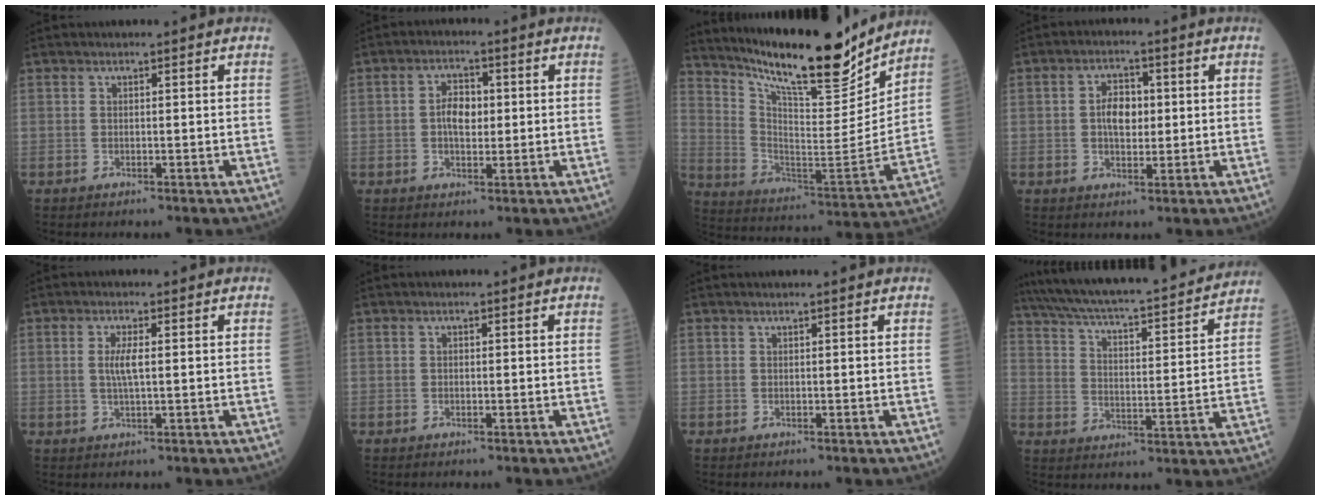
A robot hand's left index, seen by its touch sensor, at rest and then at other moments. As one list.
[{"total": 4.2, "force": [0.2, 2.4, 3.5], "torque": [-0.069, 0.009, 0.002]}, {"total": 20.6, "force": [17.8, 3.0, 9.9], "torque": [-0.175, -0.032, 0.286]}, {"total": 4.7, "force": [0.4, 2.8, 3.8], "torque": [-0.074, 0.009, 0.006]}, {"total": 2.9, "force": [0.4, 0.4, 2.9], "torque": [-0.062, -0.002, 0.009]}, {"total": 0.0}, {"total": 1.0, "force": [0.9, -0.1, 0.4], "torque": [-0.010, 0.004, 0.015]}, {"total": 24.5, "force": [21.9, 2.6, 10.6], "torque": [-0.182, -0.007, 0.305]}]